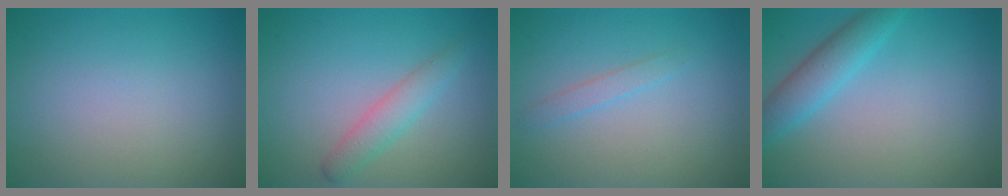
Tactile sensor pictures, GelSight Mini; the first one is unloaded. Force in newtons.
{"total": 2.3, "press": 2.3, "slide": 0.2}
{"total": 1.1, "press": 1.1, "slide": 0.1}
{"total": 3.3, "press": 3.3, "slide": 0.1}